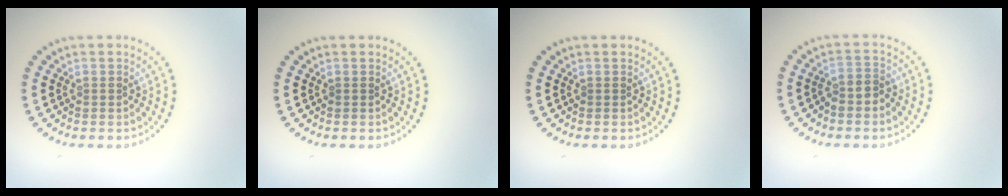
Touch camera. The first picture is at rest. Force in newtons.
{"total": 0.0}
{"total": 0.0}
{"total": 1.5, "press": 1.2, "slide": 0.9}